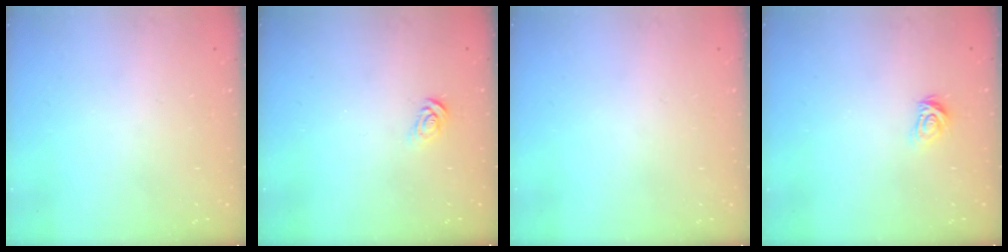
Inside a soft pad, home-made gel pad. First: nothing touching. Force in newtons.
{"total": 3.7, "press": 3.7, "slide": 0.4}
{"total": 0.0}
{"total": 4.9, "press": 4.9, "slide": 0.5}